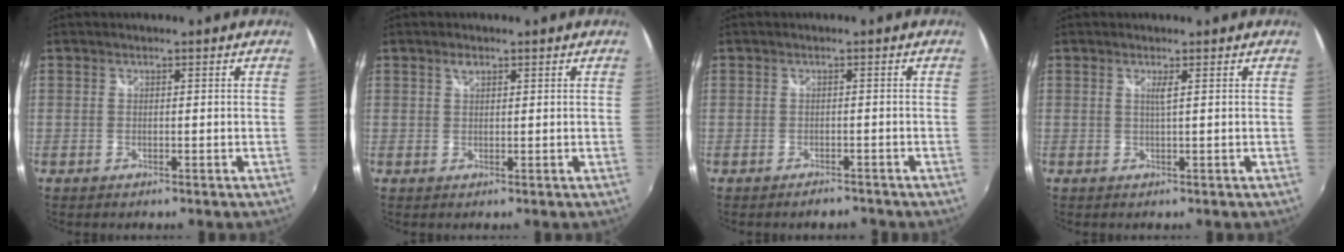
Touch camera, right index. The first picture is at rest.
{"total": 1.4, "force": [0.8, 0.8, 0.8], "torque": [-0.015, 0.003, 0.013]}
{"total": 2.2, "force": [-2.0, 0.9, 0.4], "torque": [-0.010, -0.006, -0.028]}
{"total": 1.2, "force": [0.5, -0.5, 0.9], "torque": [-0.018, 0.000, 0.009]}